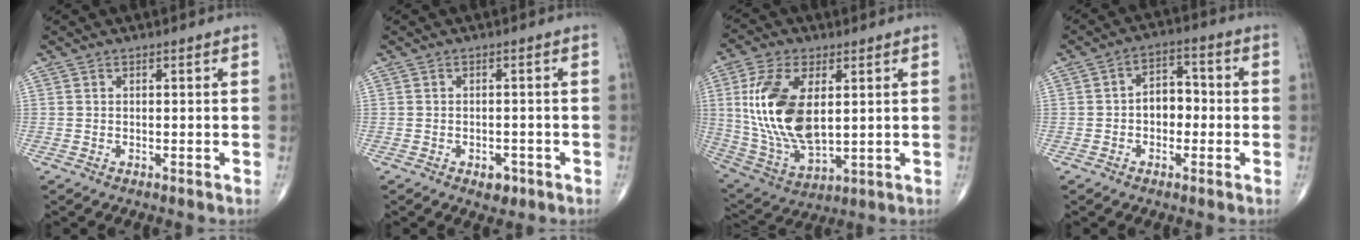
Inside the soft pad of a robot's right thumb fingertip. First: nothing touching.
{"total": 2.7, "force": [-1.5, 1.7, 1.6], "torque": [-0.010, 0.003, -0.016]}
{"total": 18.1, "force": [3.1, 9.5, 15.1], "torque": [-0.302, -0.018, 0.070]}
{"total": 6.3, "force": [-0.7, 4.4, 4.4], "torque": [-0.045, 0.025, -0.021]}